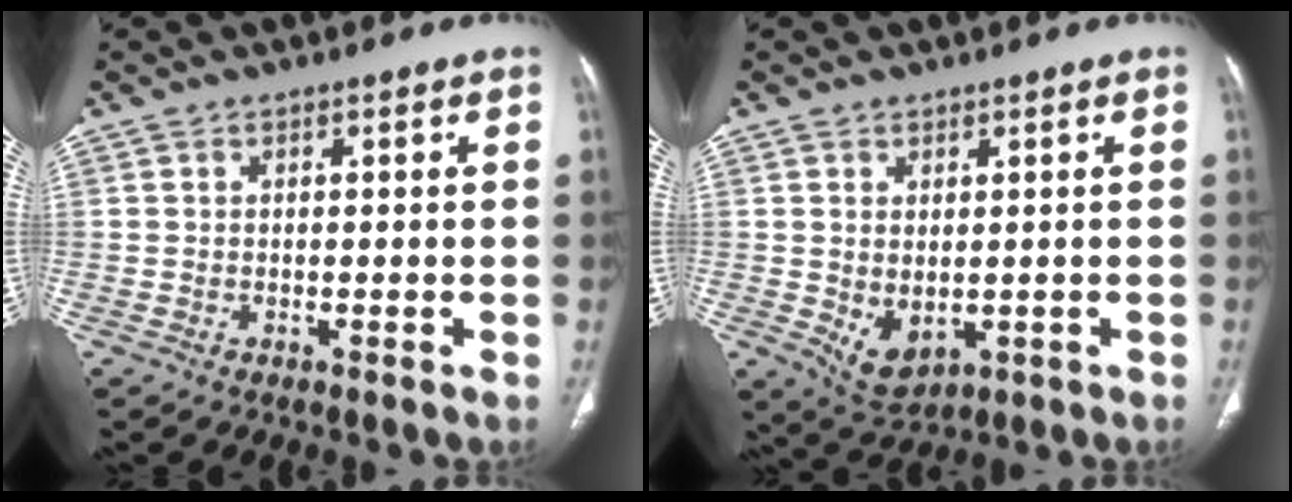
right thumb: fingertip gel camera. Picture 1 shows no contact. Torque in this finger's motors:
{"motor_torque": [-0.26, 0.32, 0.12, 0.69, 0.17]}